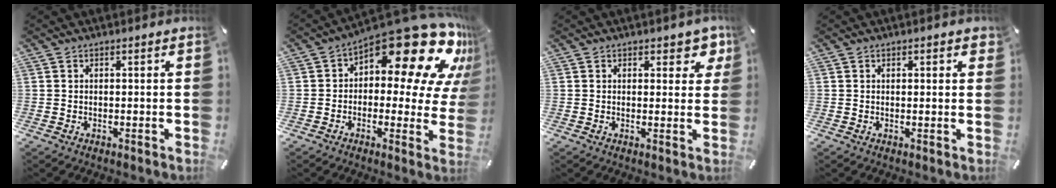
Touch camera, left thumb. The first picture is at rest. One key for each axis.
{"total": 21.3, "fx": 11.4, "fy": 9.7, "fz": 15.1, "tx": -0.195, "ty": -0.092, "tz": 0.190}
{"total": 4.8, "fx": 2.7, "fy": 2.7, "fz": 2.8, "tx": -0.021, "ty": -0.010, "tz": 0.042}
{"total": 1.3, "fx": 0.8, "fy": 0.6, "fz": 0.9, "tx": -0.001, "ty": -0.004, "tz": 0.010}